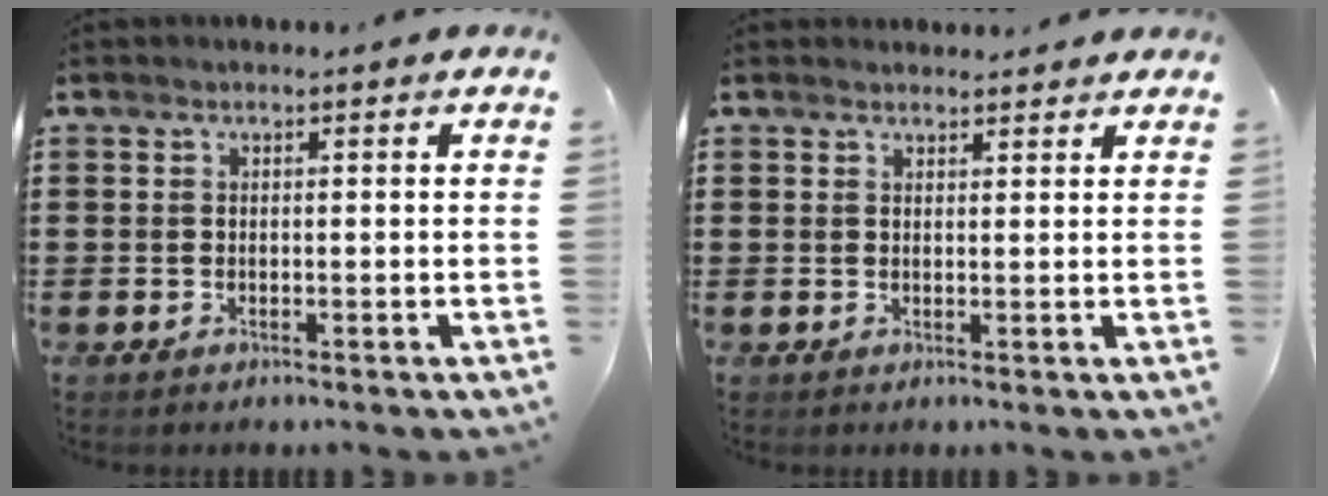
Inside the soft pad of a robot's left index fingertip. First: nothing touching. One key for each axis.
{"total": 1.4, "fx": 1.3, "fy": 0.3, "fz": 0.0, "tx": -0.004, "ty": 0.003, "tz": 0.026}